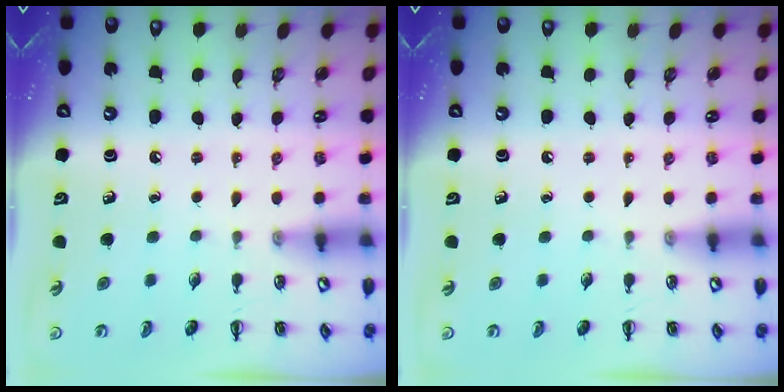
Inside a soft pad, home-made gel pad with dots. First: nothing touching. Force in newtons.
{"total": 0.0}